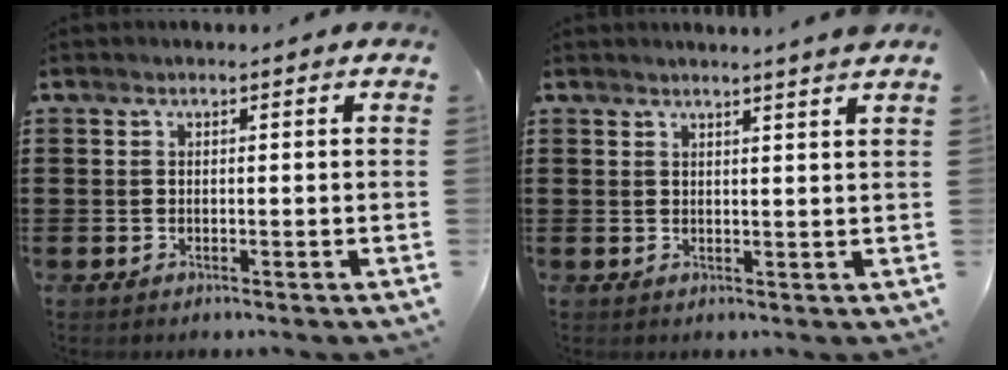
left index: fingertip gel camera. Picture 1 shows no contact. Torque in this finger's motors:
{"motor_torque": [1.06, -1.07, 0.15, 0.09]}